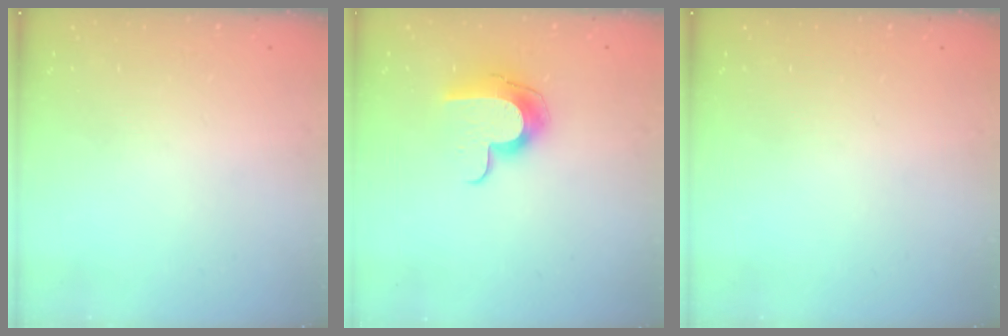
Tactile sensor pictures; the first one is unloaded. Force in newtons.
{"total": 10.4, "press": 10.3, "slide": 1.0}
{"total": 0.0}